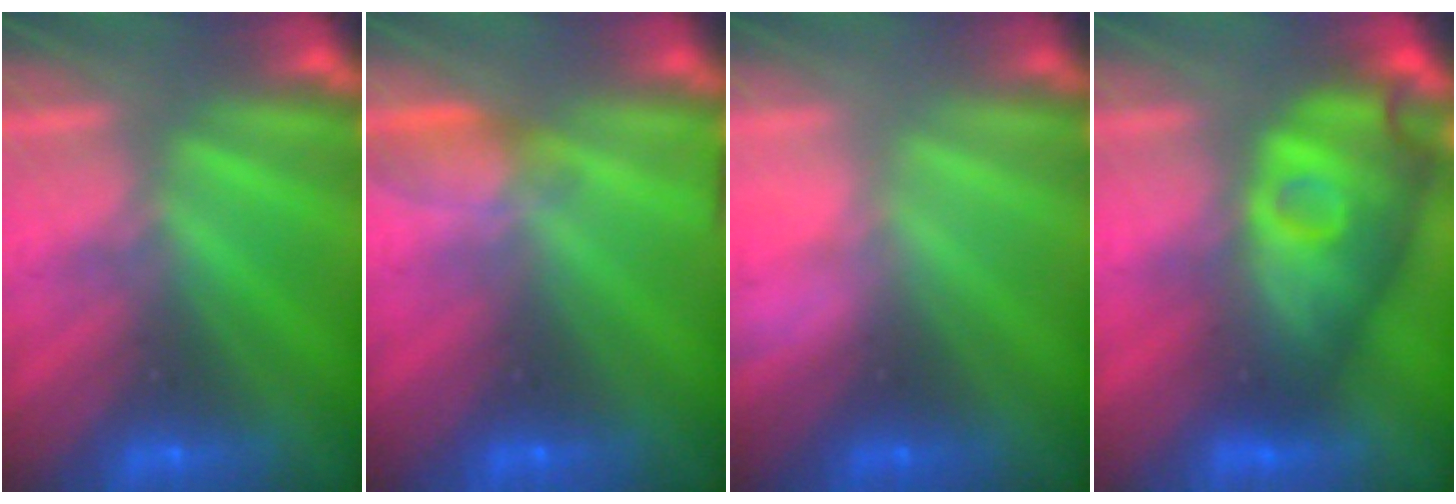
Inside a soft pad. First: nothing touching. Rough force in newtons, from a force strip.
{"total": 4.8}
{"total": 2.8}
{"total": 4.5}